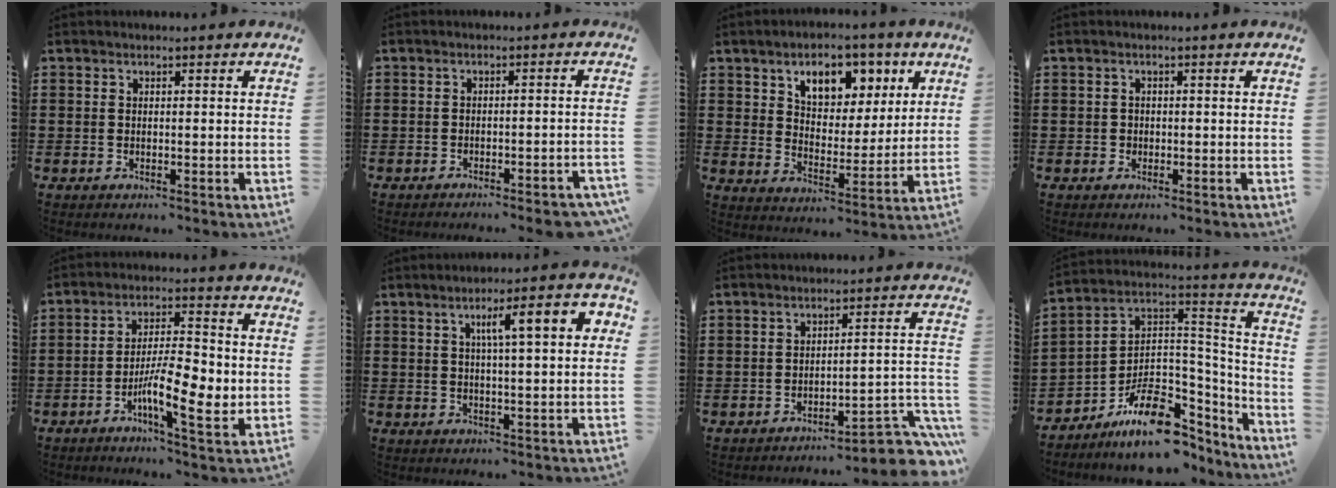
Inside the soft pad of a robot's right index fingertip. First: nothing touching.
{"total": 2.9, "force": [-2.6, -0.1, 1.4], "torque": [-0.024, -0.003, -0.050]}
{"total": 8.2, "force": [4.7, 4.9, 4.4], "torque": [-0.091, -0.002, 0.078]}
{"total": 0.7, "force": [-0.1, 0.7, 0.1], "torque": [-0.005, 0.003, -0.004]}
{"total": 9.8, "force": [-2.6, 2.7, 9.1], "torque": [-0.156, -0.004, -0.047]}
{"total": 7.3, "force": [2.2, 1.5, 6.8], "torque": [-0.123, 0.001, 0.029]}
{"total": 6.1, "force": [-4.7, 1.0, 3.7], "torque": [-0.048, -0.012, -0.091]}
{"total": 12.1, "force": [-7.1, 6.7, 7.2], "torque": [-0.135, 0.019, -0.118]}